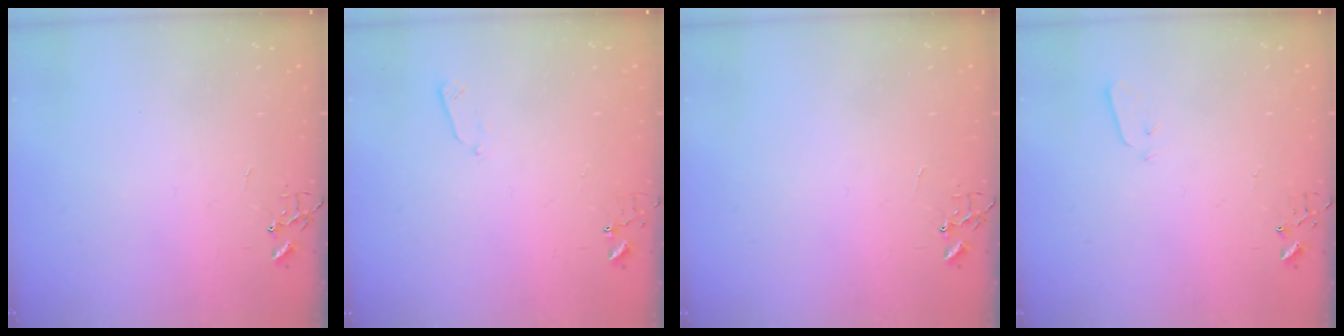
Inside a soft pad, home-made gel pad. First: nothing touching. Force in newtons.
{"total": 3.4, "press": 3.4, "slide": 0.4}
{"total": 0.0}
{"total": 2.9, "press": 2.8, "slide": 0.7}